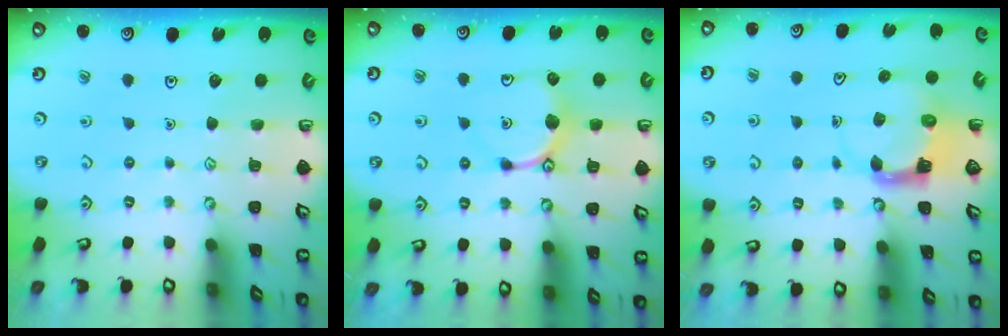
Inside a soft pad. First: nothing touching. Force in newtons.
{"total": 9.4, "press": 9.4, "slide": 0.6}
{"total": 3.7, "press": 3.7, "slide": 0.6}